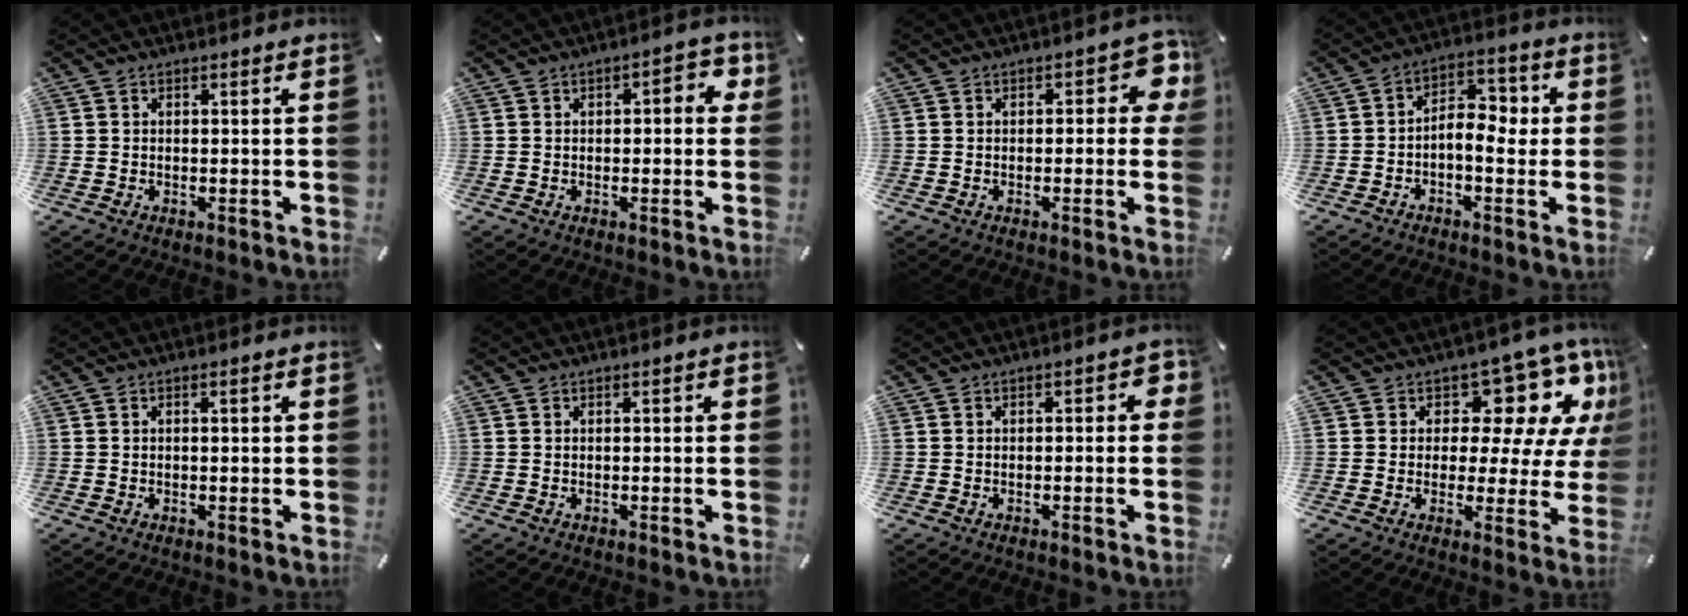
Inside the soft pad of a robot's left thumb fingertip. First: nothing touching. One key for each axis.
{"total": 4.7, "fx": 0.5, "fy": 2.6, "fz": 3.9, "tx": -0.043, "ty": 0.001, "tz": -0.001}
{"total": 6.1, "fx": 1.0, "fy": 3.2, "fz": 5.1, "tx": -0.057, "ty": 0.000, "tz": 0.011}
{"total": 7.3, "fx": -1.7, "fy": 4.4, "fz": 5.6, "tx": -0.076, "ty": 0.006, "tz": -0.034}
{"total": 1.1, "fx": 0.1, "fy": 0.4, "fz": 1.1, "tx": -0.020, "ty": 0.003, "tz": 0.000}
{"total": 0.6, "fx": 0.0, "fy": 0.2, "fz": 0.6, "tx": -0.010, "ty": 0.002, "tz": -0.002}
{"total": 2.3, "fx": -0.4, "fy": 1.2, "fz": 1.9, "tx": -0.025, "ty": 0.005, "tz": -0.009}
{"total": 13.4, "fx": 7.2, "fy": 7.5, "fz": 8.4, "tx": -0.106, "ty": -0.063, "tz": 0.121}